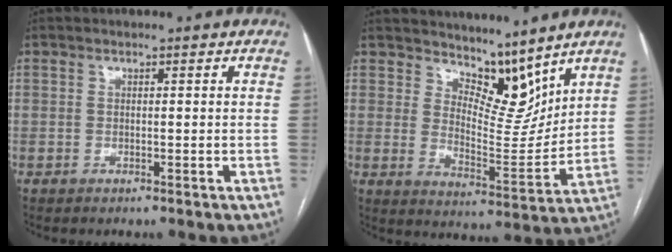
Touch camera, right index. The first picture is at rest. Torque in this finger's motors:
{"motor_torque": [-0.28, 0.38, 0.03, 0.00]}